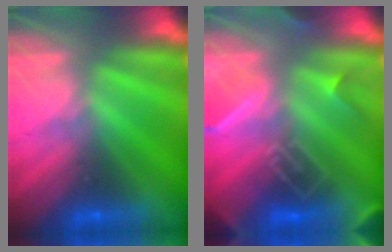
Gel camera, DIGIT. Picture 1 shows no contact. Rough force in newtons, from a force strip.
{"total": 6.8}